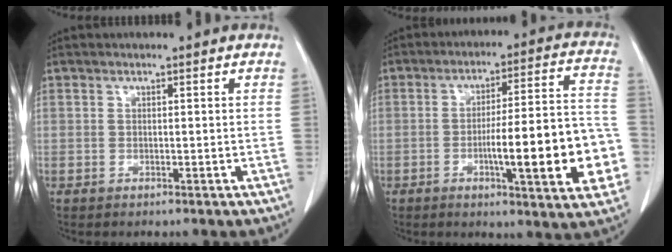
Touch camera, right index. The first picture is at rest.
{"total": 17.2, "force": [-4.4, 2.5, 16.5], "torque": [-0.196, 0.021, -0.055]}